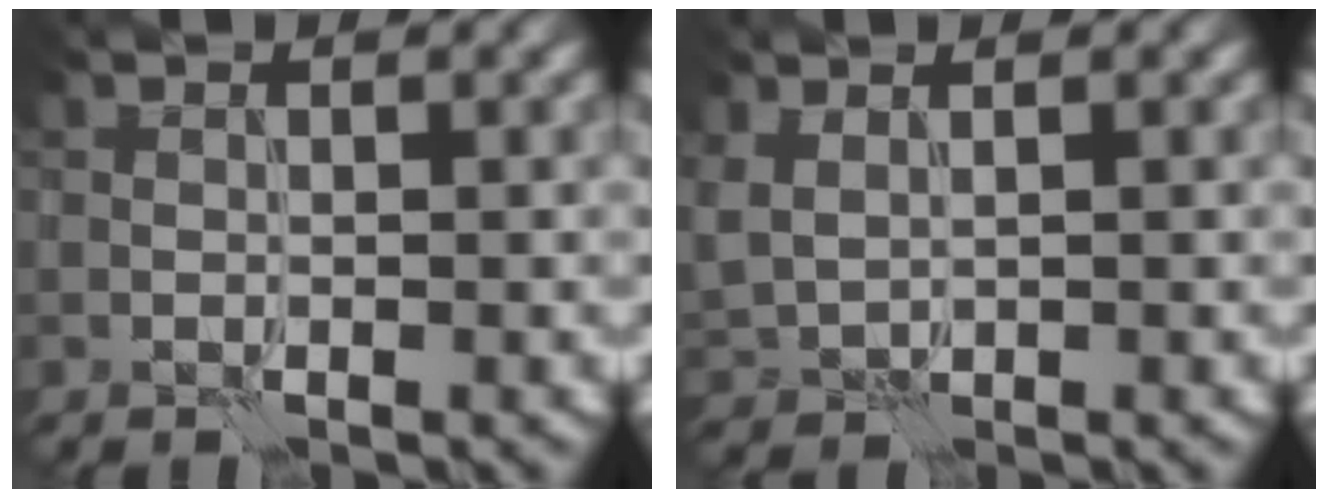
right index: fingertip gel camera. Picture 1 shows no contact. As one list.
[{"total": 2.0, "force": [0.9, 1.2, 1.3], "torque": [-0.042, 0.001, 0.026]}]